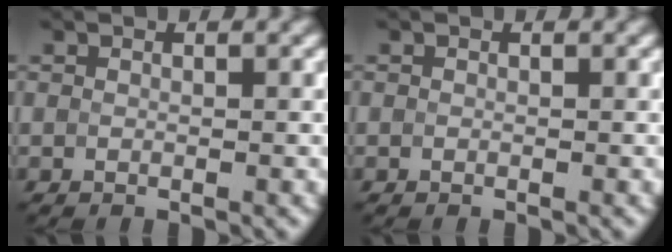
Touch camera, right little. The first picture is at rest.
{"total": 0.7, "force": [-0.3, -0.4, -0.5], "torque": [0.004, 0.003, 0.003]}